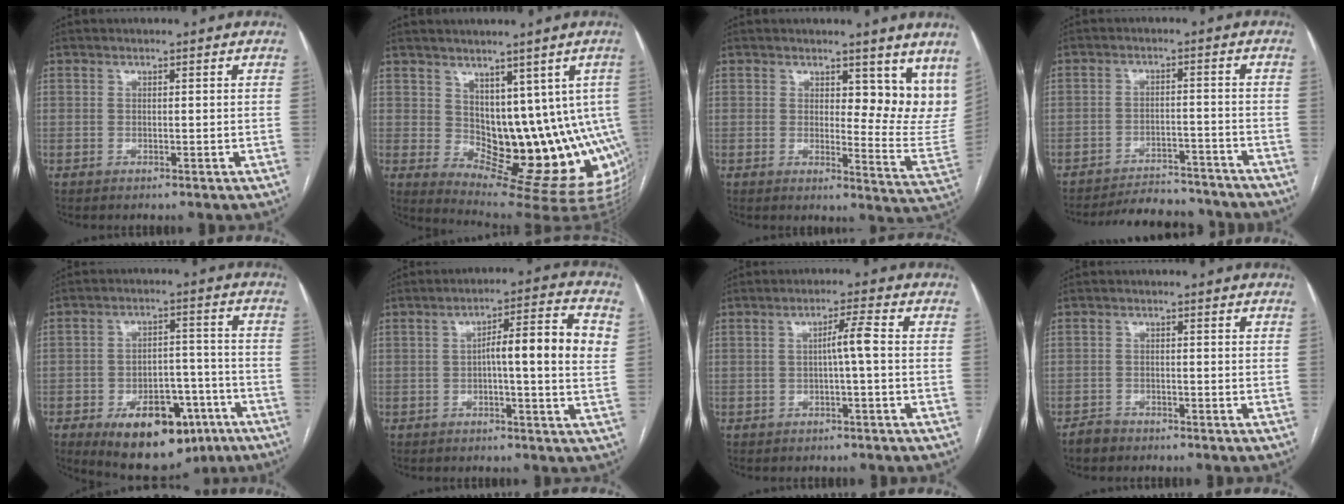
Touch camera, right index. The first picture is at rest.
{"total": 14.0, "force": [1.8, 6.9, 12.0], "torque": [-0.143, -0.003, 0.042]}
{"total": 10.3, "force": [7.8, 4.2, 5.3], "torque": [-0.042, -0.036, 0.079]}
{"total": 12.9, "force": [-12.3, 2.7, 2.9], "torque": [-0.042, 0.003, -0.164]}
{"total": 16.2, "force": [-9.0, 8.9, 10.1], "torque": [-0.152, 0.021, -0.123]}
{"total": 10.3, "force": [0.9, 0.9, 10.2], "torque": [-0.149, 0.022, 0.009]}
{"total": 3.4, "force": [-0.3, -0.3, 3.3], "torque": [-0.058, 0.006, -0.003]}
{"total": 2.1, "force": [-1.9, 0.9, 0.3], "torque": [-0.012, 0.000, -0.031]}